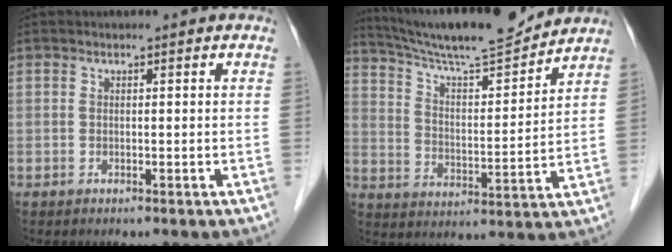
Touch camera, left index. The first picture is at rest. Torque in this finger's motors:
{"motor_torque": [0.56, -0.55, 0.36, 0.08]}